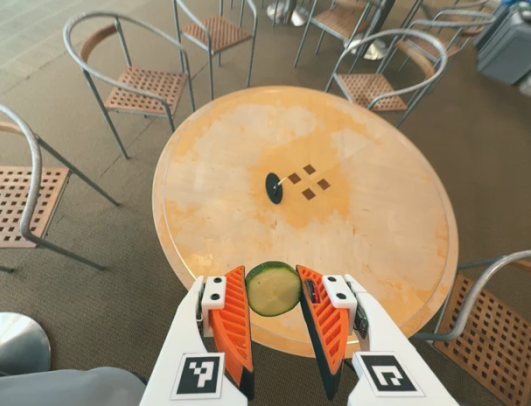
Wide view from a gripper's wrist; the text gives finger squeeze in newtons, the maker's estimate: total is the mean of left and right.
{"total": 8.2, "left": 7.7, "right": 8.6}